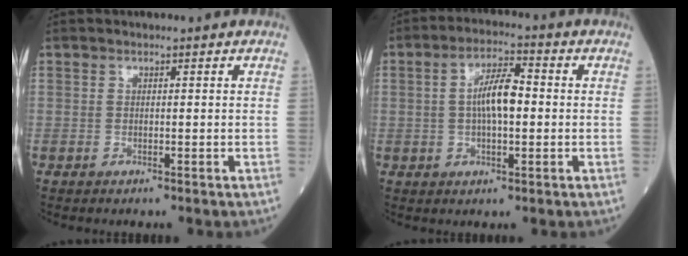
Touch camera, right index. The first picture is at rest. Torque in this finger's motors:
{"motor_torque": [0.16, 0.02, 0.17, 0.05]}